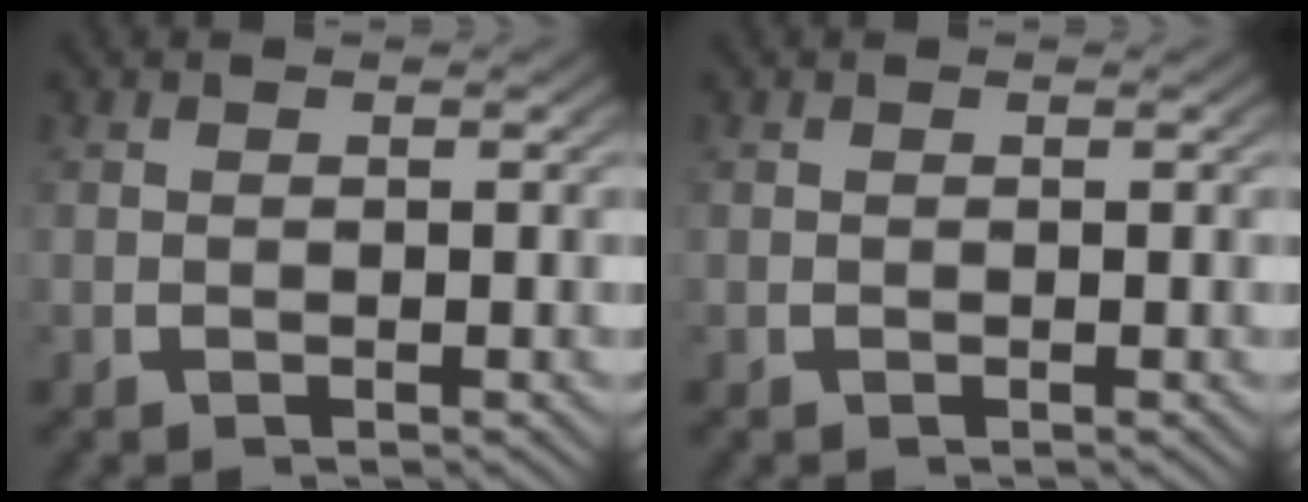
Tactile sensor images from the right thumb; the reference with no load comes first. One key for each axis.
{"total": 0.0}